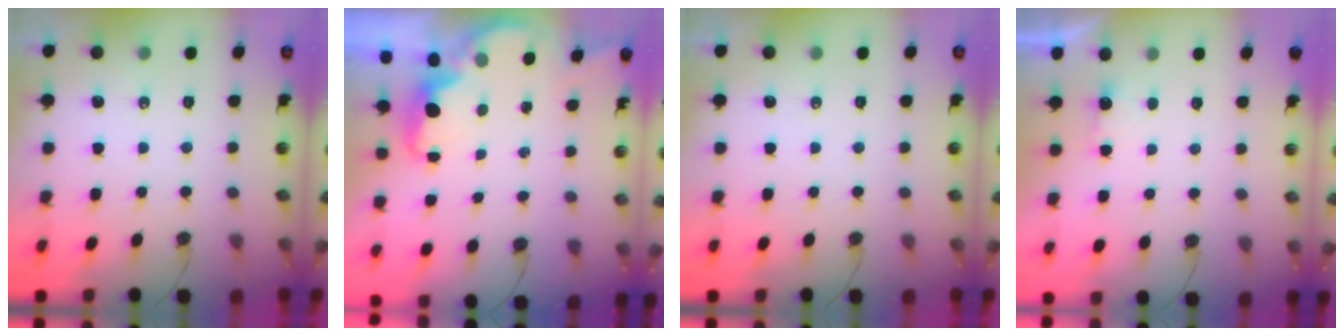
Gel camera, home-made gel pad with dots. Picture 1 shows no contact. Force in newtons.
{"total": 1.9, "press": 1.8, "slide": 0.7}
{"total": 0.0}
{"total": 1.3, "press": 1.0, "slide": 0.8}